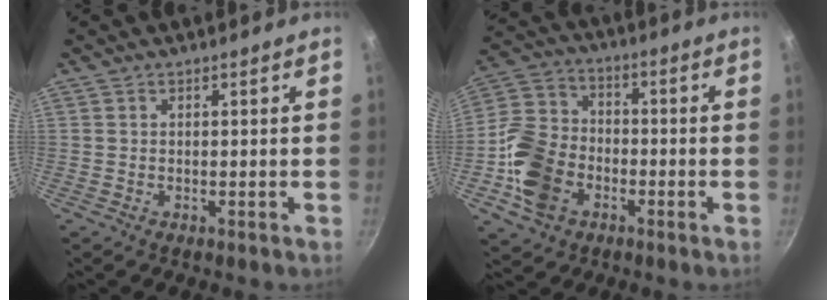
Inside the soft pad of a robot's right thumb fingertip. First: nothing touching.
{"total": 14.7, "force": [-4.9, 10.9, 8.5], "torque": [-0.148, 0.033, -0.106]}